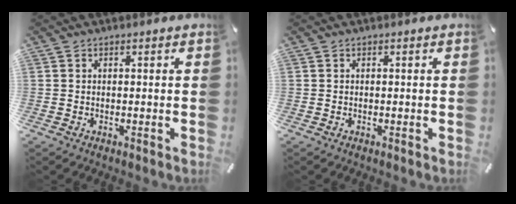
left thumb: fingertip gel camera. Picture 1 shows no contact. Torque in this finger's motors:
{"motor_torque": [0.00, 0.00, 0.00, 0.00, 0.00]}